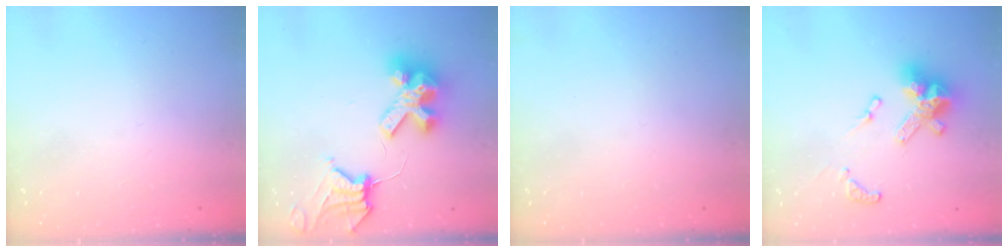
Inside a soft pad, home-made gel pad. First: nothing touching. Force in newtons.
{"total": 12.2, "press": 12.1, "slide": 1.2}
{"total": 0.0}
{"total": 14.9, "press": 14.8, "slide": 1.7}